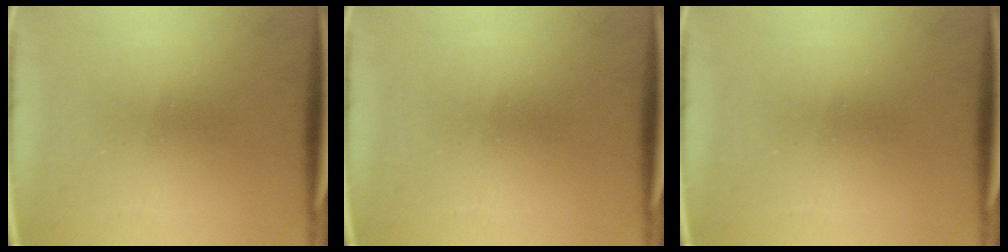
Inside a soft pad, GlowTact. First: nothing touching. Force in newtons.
{"total": 0.0}
{"total": 0.0}